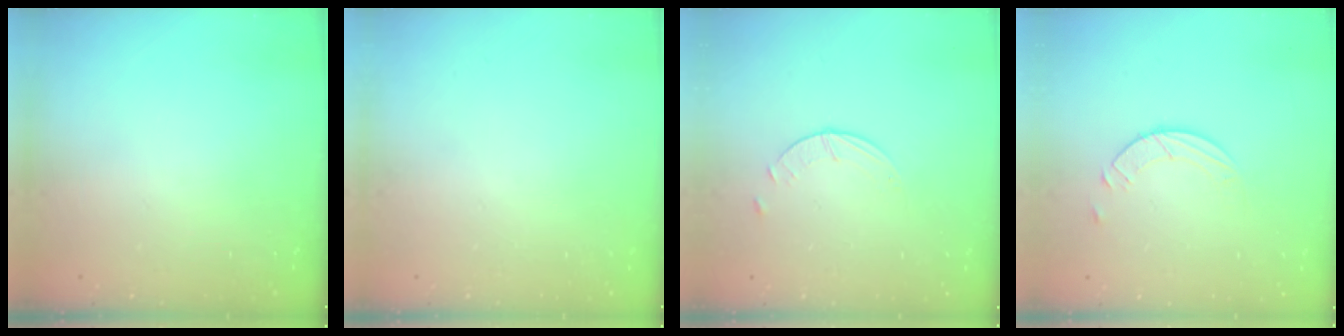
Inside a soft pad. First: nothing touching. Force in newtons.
{"total": 0.0}
{"total": 0.9, "press": 0.9, "slide": 0.1}
{"total": 3.8, "press": 3.7, "slide": 0.4}